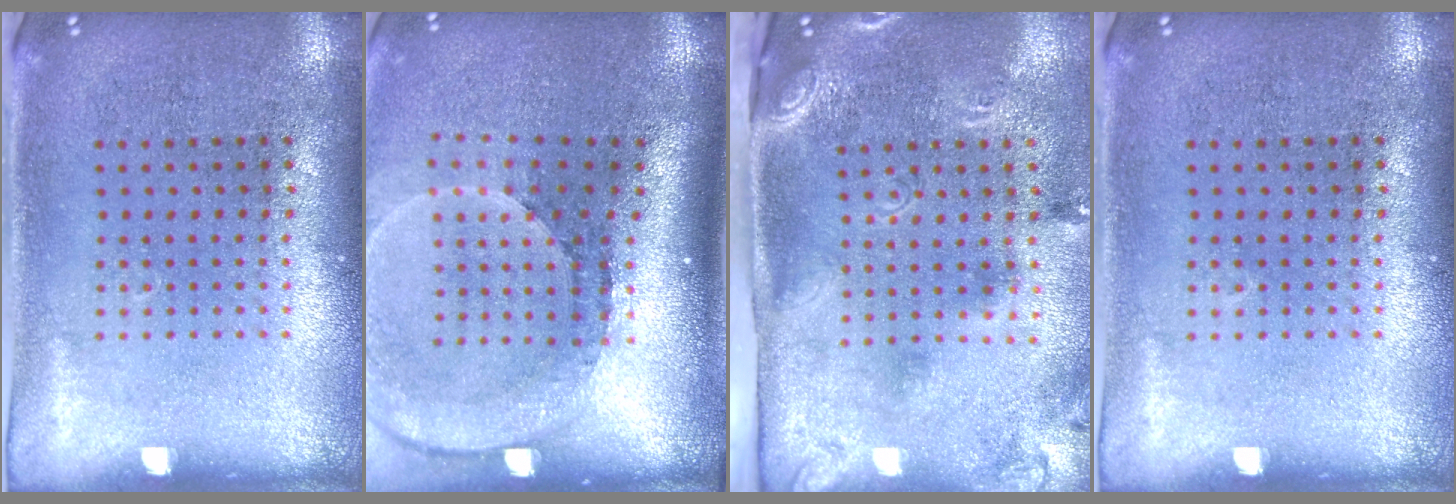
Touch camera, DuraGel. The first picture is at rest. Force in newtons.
{"total": 2.7, "press": 1.8, "slide": 1.9}
{"total": 2.8, "press": 1.9, "slide": 2.0}
{"total": 0.0}